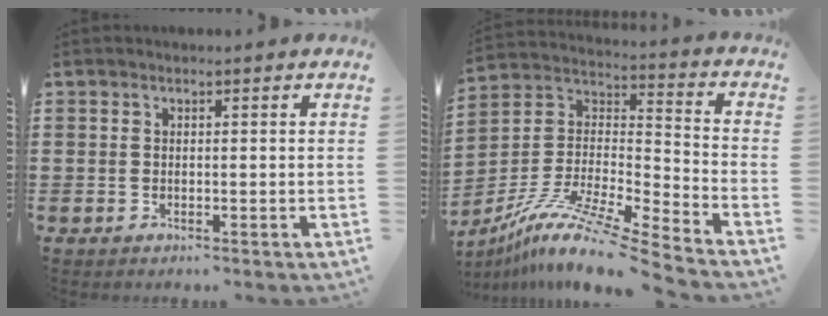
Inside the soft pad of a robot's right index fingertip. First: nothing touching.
{"total": 11.6, "force": [-9.5, 0.4, 6.7], "torque": [-0.131, 0.002, -0.190]}